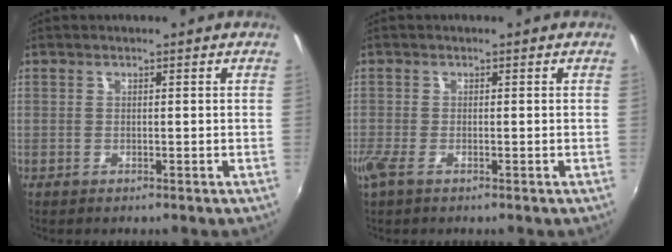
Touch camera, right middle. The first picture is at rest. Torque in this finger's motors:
{"motor_torque": [0.74, -0.58, 0.23, 0.08]}